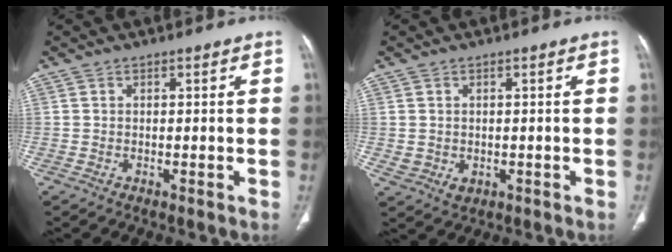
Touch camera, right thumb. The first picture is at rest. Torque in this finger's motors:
{"motor_torque": [-0.09, 0.37, -0.22, 0.03, 0.00]}